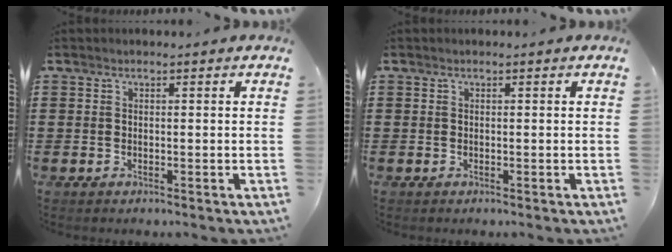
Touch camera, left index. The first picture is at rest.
{"total": 0.0}